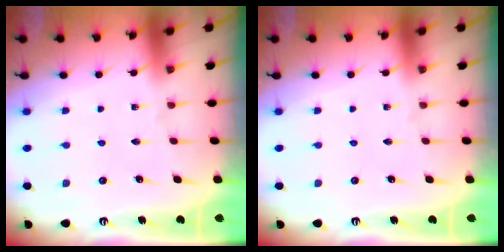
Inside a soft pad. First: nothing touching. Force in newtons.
{"total": 0.0}